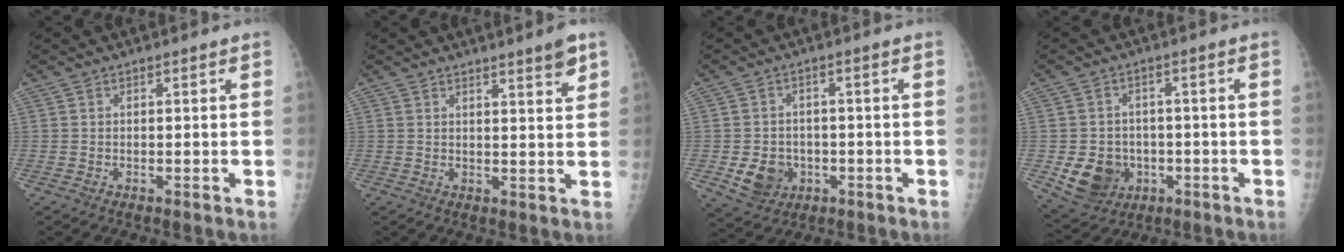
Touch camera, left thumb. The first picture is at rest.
{"total": 3.8, "force": [2.6, 0.4, 2.7], "torque": [-0.032, -0.020, 0.037]}
{"total": 7.2, "force": [-2.0, 6.1, 3.2], "torque": [-0.030, 0.010, -0.024]}
{"total": 9.5, "force": [-2.5, 8.2, 4.1], "torque": [-0.044, 0.010, -0.026]}